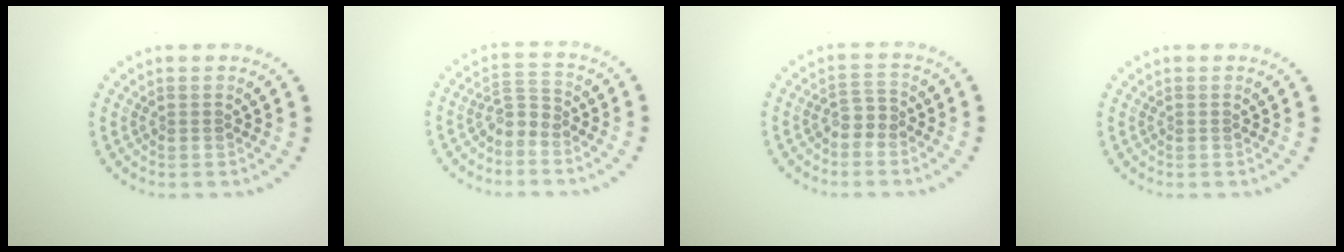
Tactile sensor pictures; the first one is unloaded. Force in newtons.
{"total": 2.0, "press": 1.4, "slide": 1.4}
{"total": 1.7, "press": 1.3, "slide": 1.1}
{"total": 0.0}